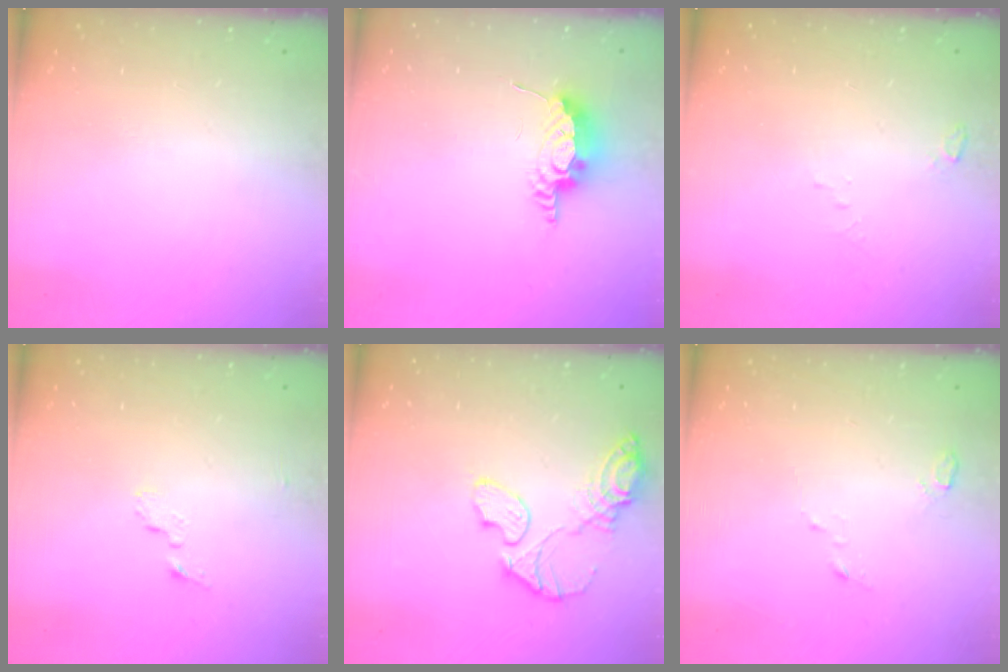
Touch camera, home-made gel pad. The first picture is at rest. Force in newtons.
{"total": 9.5, "press": 8.5, "slide": 4.1}
{"total": 3.0, "press": 2.1, "slide": 2.1}
{"total": 3.7, "press": 3.6, "slide": 0.4}
{"total": 11.0, "press": 11.0, "slide": 0.5}
{"total": 2.8, "press": 2.8, "slide": 0.3}